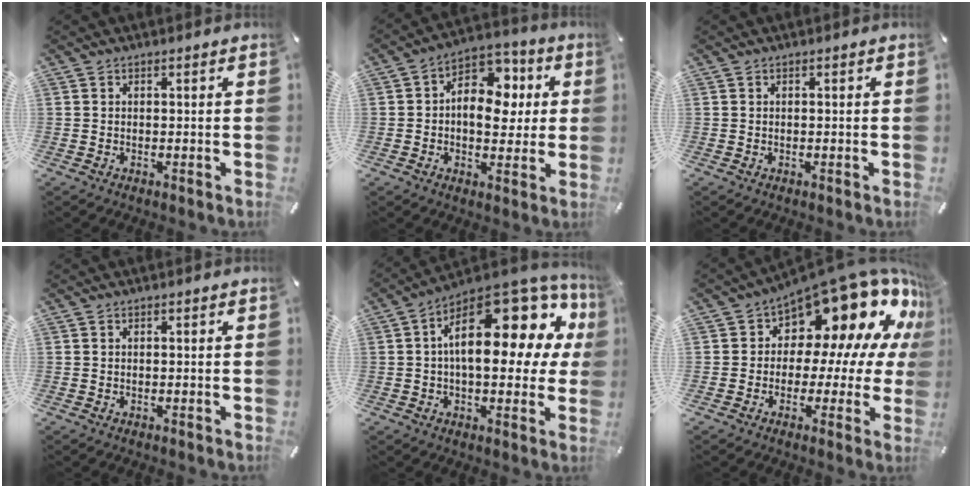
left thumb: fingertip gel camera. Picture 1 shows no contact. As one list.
[{"total": 11.7, "force": [1.3, 9.0, 7.5], "torque": [-0.093, -0.012, 0.024]}, {"total": 0.0}, {"total": 0.0}, {"total": 22.4, "force": [6.5, 11.1, 18.3], "torque": [-0.258, -0.051, 0.112]}, {"total": 18.5, "force": [10.5, 9.7, 11.8], "torque": [-0.175, -0.098, 0.176]}]